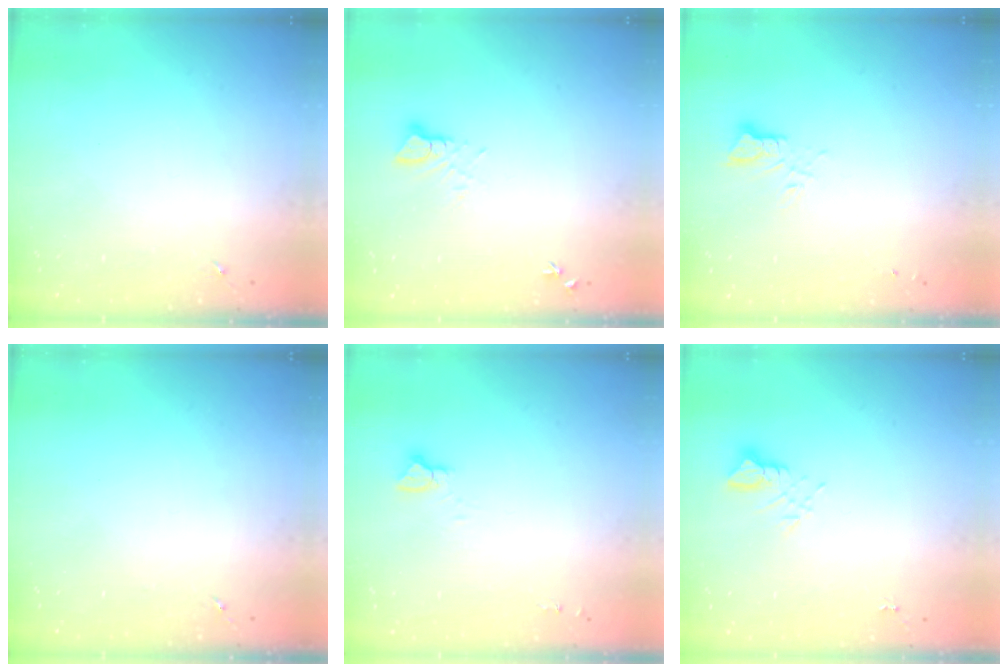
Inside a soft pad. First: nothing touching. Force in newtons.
{"total": 3.9, "press": 3.9, "slide": 0.3}
{"total": 4.0, "press": 4.0, "slide": 0.4}
{"total": 0.0}
{"total": 3.0, "press": 3.0, "slide": 0.2}
{"total": 3.5, "press": 3.5, "slide": 0.3}